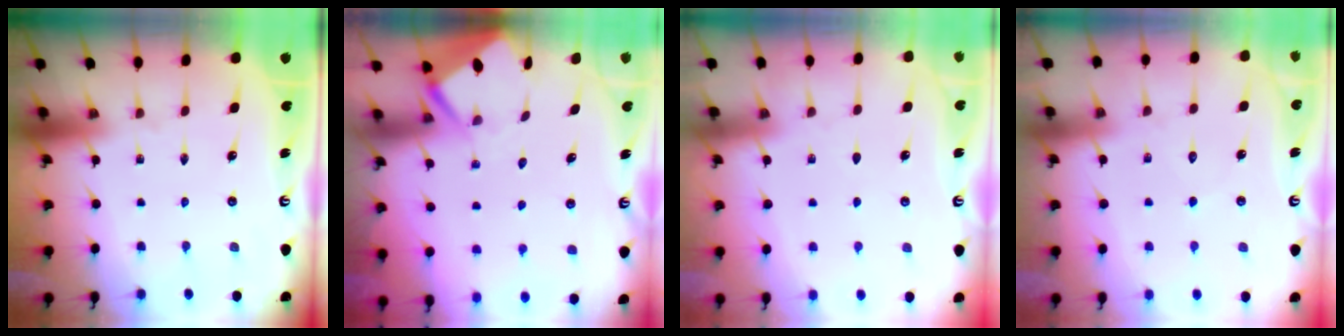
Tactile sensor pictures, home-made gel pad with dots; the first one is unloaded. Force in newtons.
{"total": 3.5, "press": 3.5, "slide": 0.3}
{"total": 3.0, "press": 3.0, "slide": 0.4}
{"total": 4.6, "press": 4.5, "slide": 0.6}